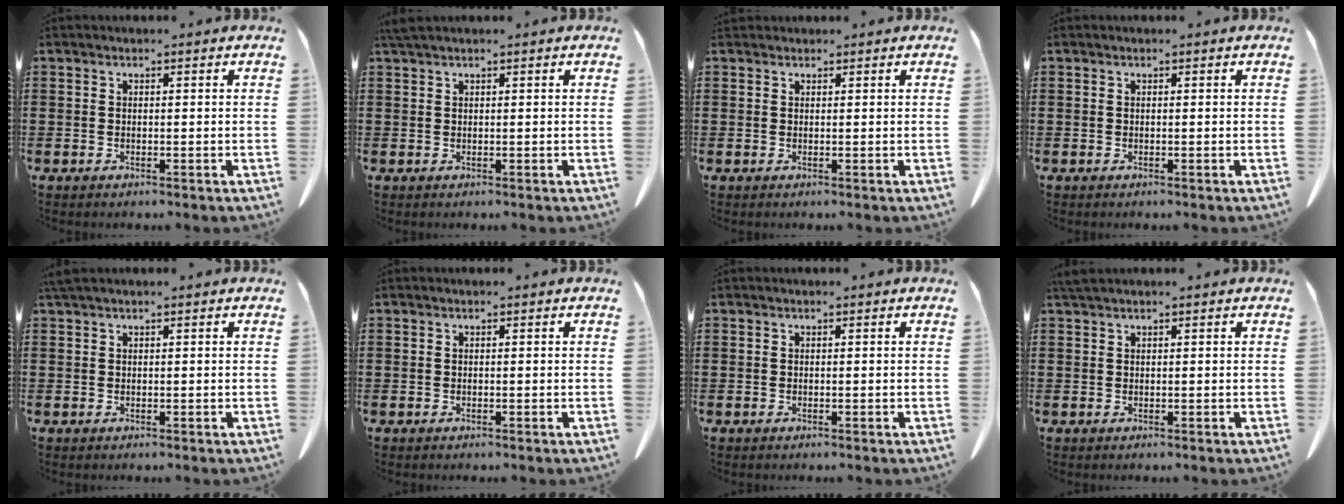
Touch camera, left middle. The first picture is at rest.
{"total": 1.3, "force": [1.0, 0.0, 0.8], "torque": [-0.018, -0.001, 0.020]}
{"total": 0.6, "force": [0.6, 0.3, 0.0], "torque": [-0.002, 0.001, 0.012]}
{"total": 0.0}
{"total": 0.9, "force": [0.7, 0.1, 0.6], "torque": [-0.015, 0.000, 0.013]}
{"total": 0.0}
{"total": 0.0}
{"total": 1.2, "force": [1.1, 0.0, 0.6], "torque": [-0.016, -0.001, 0.021]}